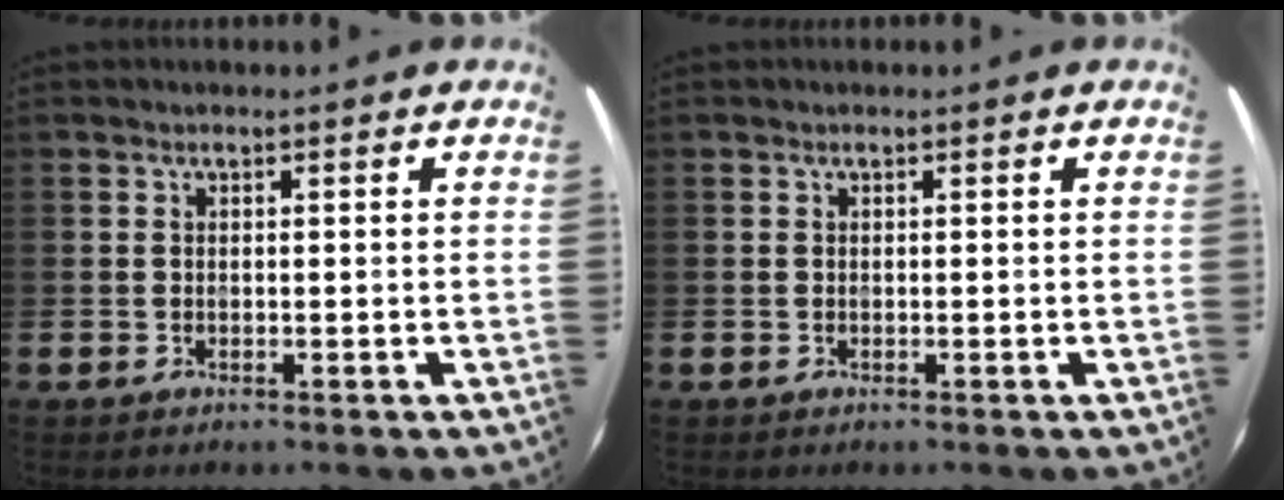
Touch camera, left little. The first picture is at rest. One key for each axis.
{"total": 0.0}